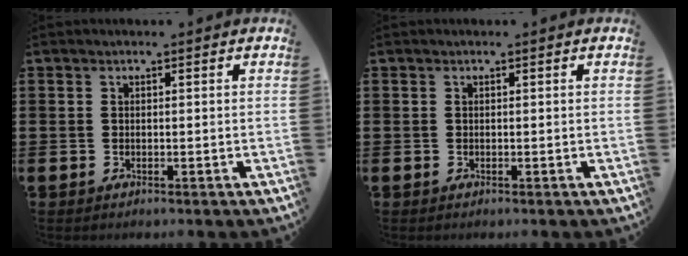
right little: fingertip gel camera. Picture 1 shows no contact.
{"total": 0.0}